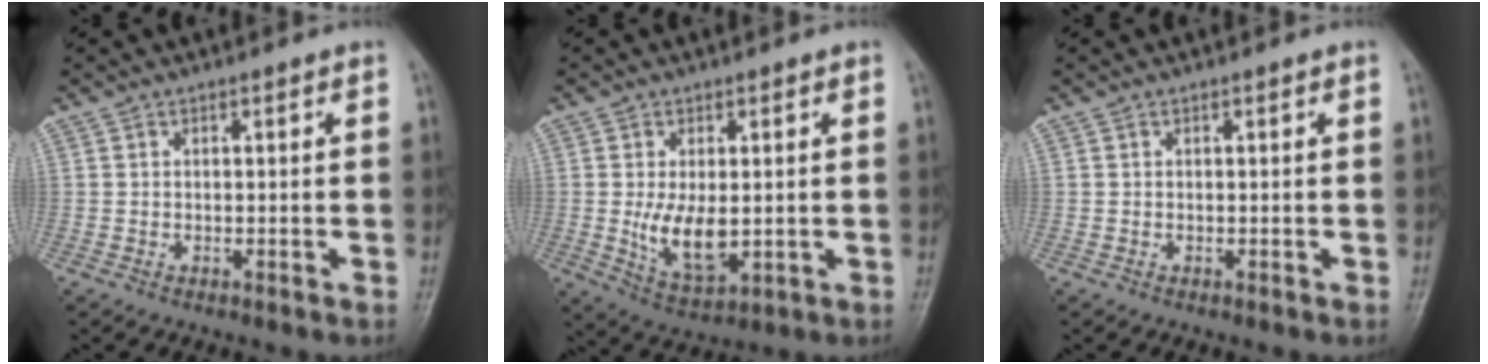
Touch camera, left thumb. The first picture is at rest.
{"total": 8.4, "force": [-0.3, 4.5, 7.0], "torque": [-0.112, -0.020, 0.005]}
{"total": 0.0}